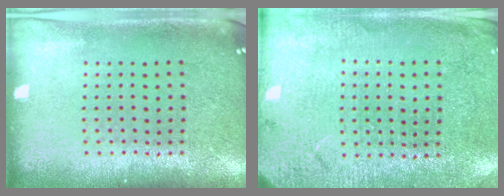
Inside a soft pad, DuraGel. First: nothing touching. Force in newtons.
{"total": 2.6, "press": 2.6, "slide": 0.4}